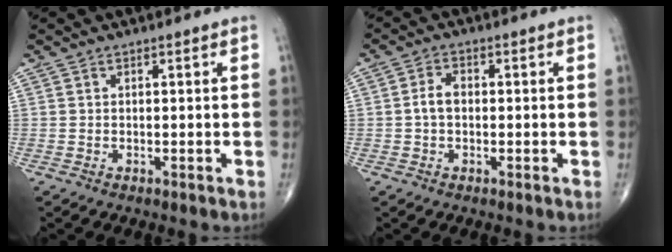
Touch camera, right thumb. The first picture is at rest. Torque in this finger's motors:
{"motor_torque": [0.72, 0.60, 0.64, 0.01, 0.00]}